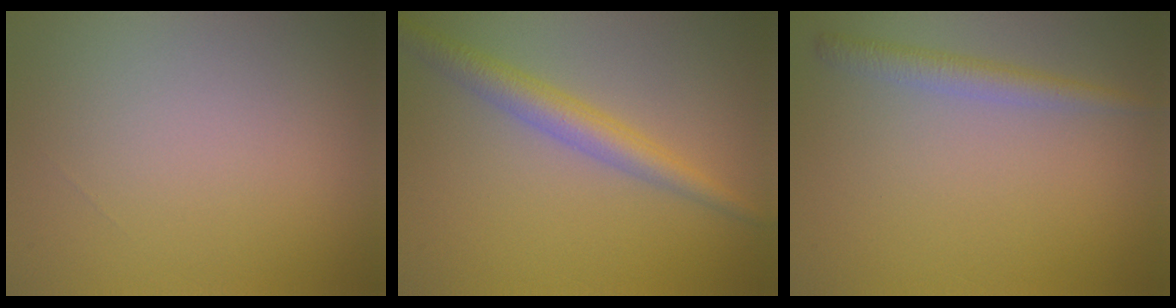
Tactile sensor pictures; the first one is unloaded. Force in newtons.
{"total": 3.2, "press": 3.2, "slide": 0.2}
{"total": 2.1, "press": 2.1, "slide": 0.1}